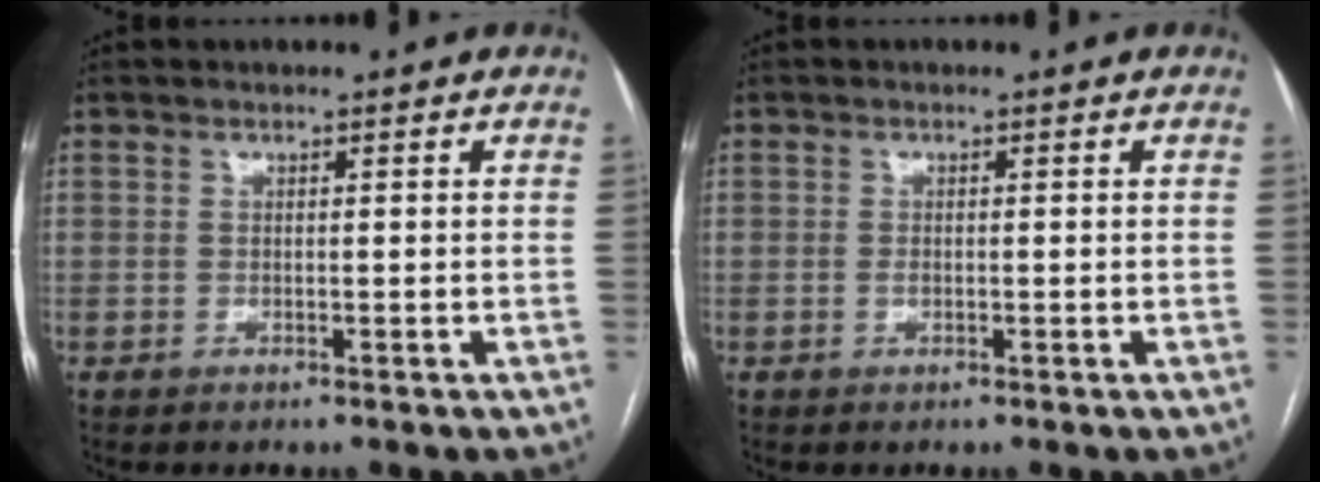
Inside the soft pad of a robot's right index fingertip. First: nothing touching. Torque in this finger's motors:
{"motor_torque": [0.05, -0.21, 0.10, 0.03]}